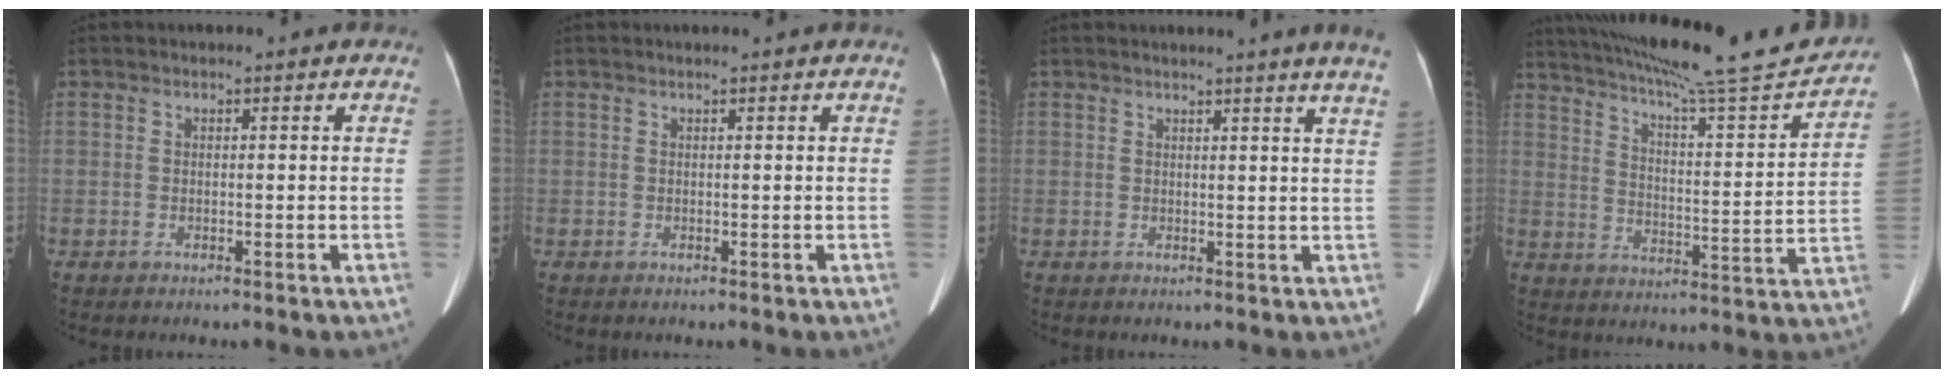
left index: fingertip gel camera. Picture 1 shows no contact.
{"total": 0.9, "force": [0.9, -0.1, 0.3], "torque": [-0.009, 0.008, 0.017]}
{"total": 7.2, "force": [6.2, -1.4, 3.4], "torque": [-0.034, -0.021, 0.050]}
{"total": 22.7, "force": [20.7, 1.0, 9.4], "torque": [-0.159, -0.031, 0.285]}